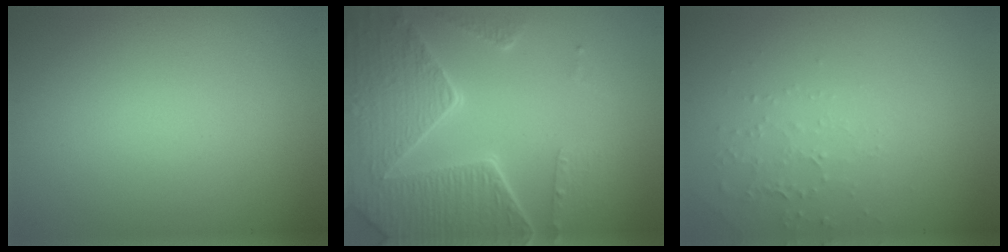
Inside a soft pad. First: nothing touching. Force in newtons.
{"total": 8.3, "press": 5.9, "slide": 5.8}
{"total": 1.5, "press": 1.5, "slide": 0.5}